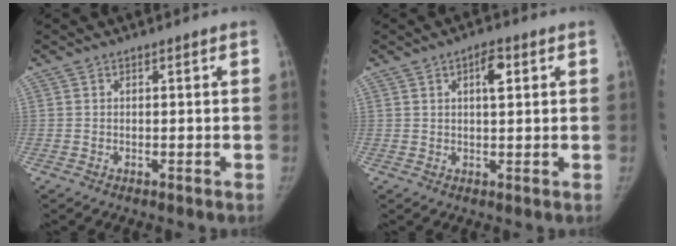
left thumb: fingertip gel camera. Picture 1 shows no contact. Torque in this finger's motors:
{"motor_torque": [0.11, 0.02, 0.93, 0.12, 0.13]}